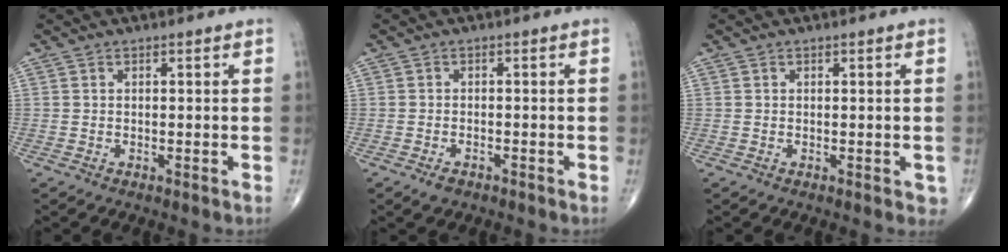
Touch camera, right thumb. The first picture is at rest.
{"total": 1.9, "force": [-1.3, 1.0, 1.0], "torque": [-0.018, 0.003, -0.019]}
{"total": 1.3, "force": [-0.1, 0.9, 0.9], "torque": [-0.001, 0.000, -0.001]}